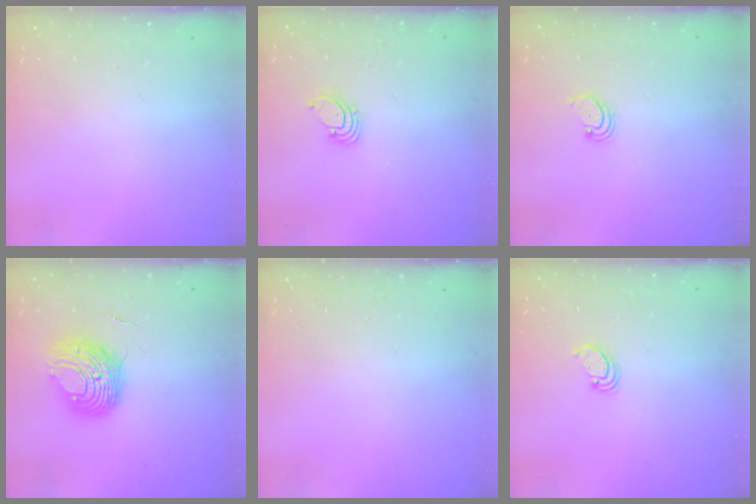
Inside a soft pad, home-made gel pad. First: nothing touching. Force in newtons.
{"total": 1.5, "press": 1.5, "slide": 0.1}
{"total": 2.2, "press": 2.2, "slide": 0.2}
{"total": 9.5, "press": 9.5, "slide": 1.0}
{"total": 0.0}
{"total": 2.6, "press": 2.6, "slide": 0.2}